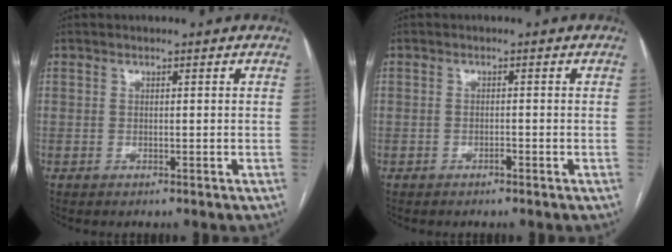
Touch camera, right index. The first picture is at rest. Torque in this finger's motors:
{"motor_torque": [0.06, 0.03, -0.01, 0.00]}